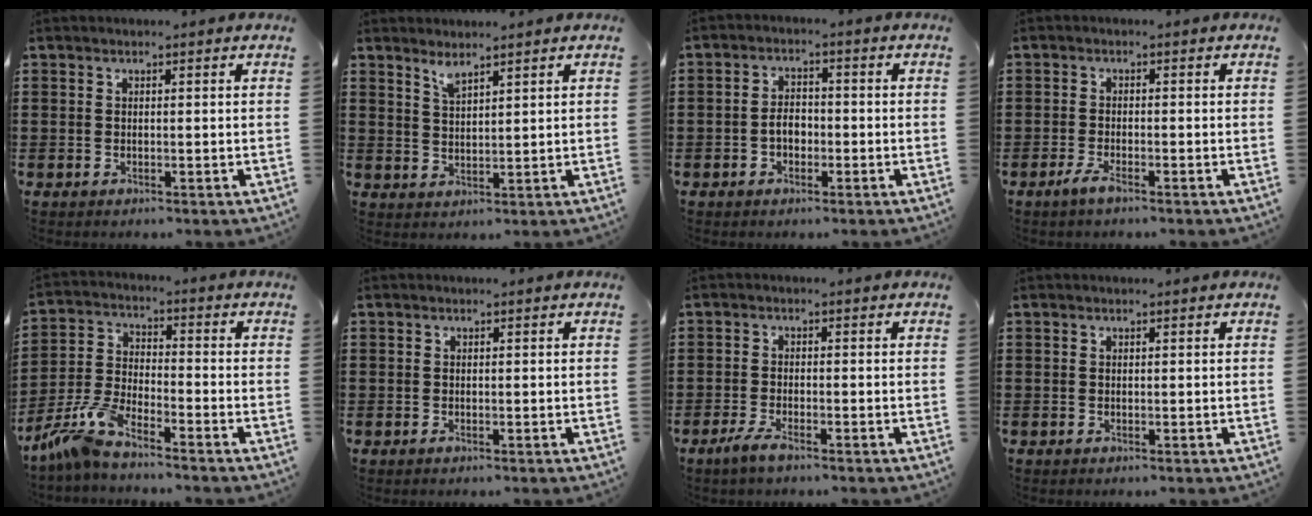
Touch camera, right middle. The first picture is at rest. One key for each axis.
{"total": 2.5, "fx": 2.1, "fy": 0.5, "fz": 1.2, "tx": -0.029, "ty": 0.001, "tz": 0.039}
{"total": 3.2, "fx": -1.2, "fy": 2.3, "fz": 1.9, "tx": -0.037, "ty": 0.005, "tz": -0.027}
{"total": 2.3, "fx": -1.6, "fy": 0.5, "fz": 1.6, "tx": -0.042, "ty": -0.006, "tz": -0.034}
{"total": 7.4, "fx": -6.5, "fy": 0.6, "fz": 3.4, "tx": -0.093, "ty": -0.008, "tz": -0.135}
{"total": 0.7, "fx": -0.5, "fy": 0.5, "fz": 0.1, "tx": -0.001, "ty": 0.001, "tz": -0.010}
{"total": 2.7, "fx": -2.0, "fy": 0.6, "fz": 1.8, "tx": -0.044, "ty": -0.001, "tz": -0.042}
{"total": 0.0}